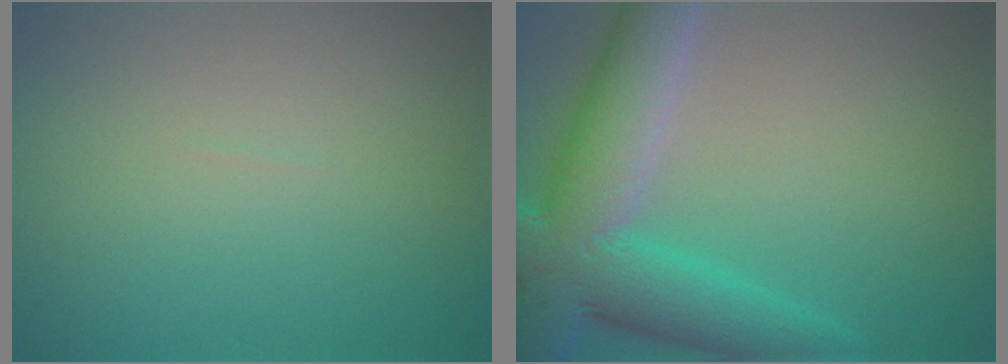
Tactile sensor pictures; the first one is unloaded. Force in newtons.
{"total": 9.5, "press": 9.5, "slide": 0.4}